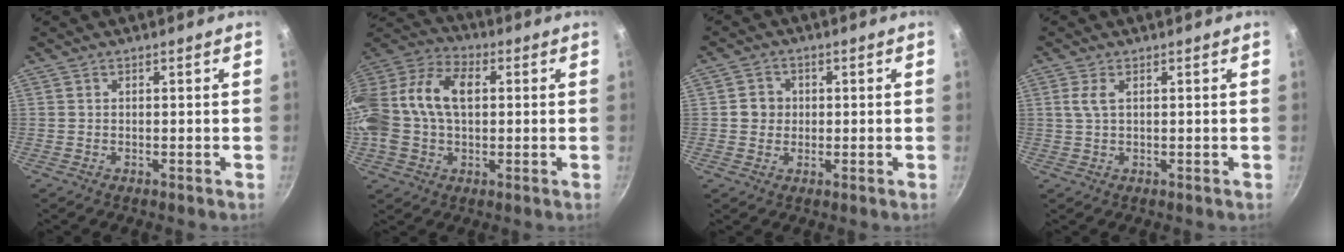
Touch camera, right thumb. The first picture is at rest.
{"total": 21.4, "force": [2.7, 13.8, 16.2], "torque": [-0.369, 0.039, 0.049]}
{"total": 3.8, "force": [0.2, 3.5, 1.4], "torque": [-0.003, 0.006, 0.000]}
{"total": 2.5, "force": [0.8, 1.1, 2.1], "torque": [-0.055, 0.007, 0.021]}